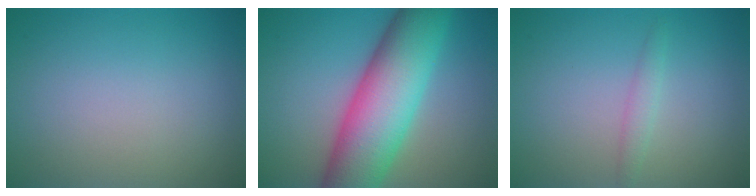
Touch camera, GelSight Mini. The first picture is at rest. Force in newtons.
{"total": 11.7, "press": 11.7, "slide": 0.1}
{"total": 1.2, "press": 1.2, "slide": 0.1}